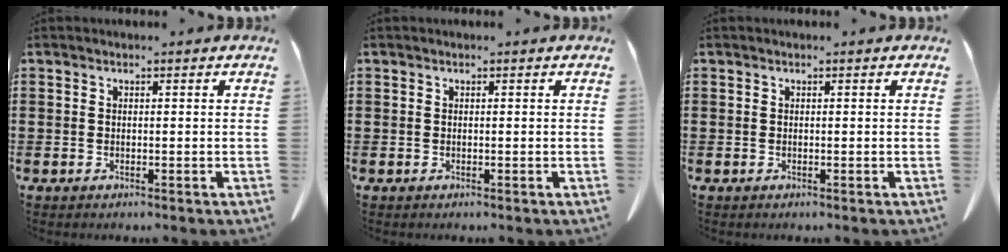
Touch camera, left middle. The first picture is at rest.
{"total": 0.0}
{"total": 0.0}